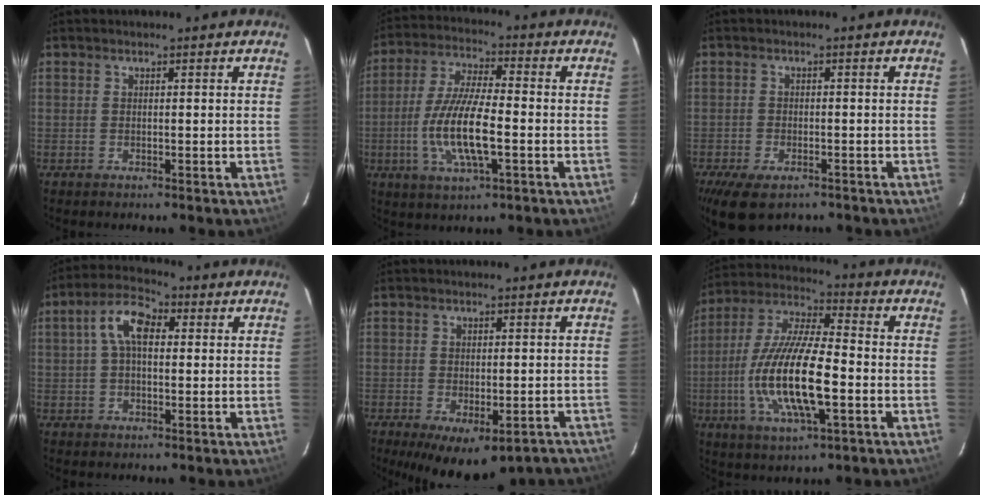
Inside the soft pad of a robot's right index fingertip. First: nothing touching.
{"total": 12.6, "force": [-3.1, 3.3, 11.8], "torque": [-0.244, -0.007, -0.059]}
{"total": 7.8, "force": [-5.2, 4.0, 4.2], "torque": [-0.095, -0.019, -0.085]}
{"total": 7.6, "force": [1.4, 4.2, 6.2], "torque": [-0.121, 0.026, 0.022]}
{"total": 14.9, "force": [-10.4, 6.6, 8.3], "torque": [-0.146, -0.023, -0.125]}
{"total": 17.4, "force": [-3.9, 4.8, 16.2], "torque": [-0.329, -0.011, -0.076]}